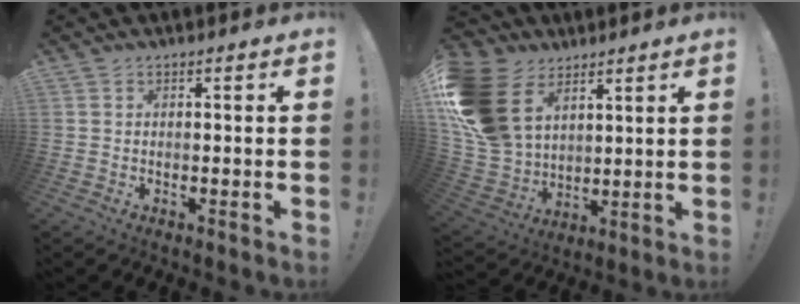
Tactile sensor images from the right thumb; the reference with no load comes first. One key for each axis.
{"total": 20.8, "fx": 8.4, "fy": 14.8, "fz": 12.0, "tx": -0.235, "ty": -0.047, "tz": 0.164}